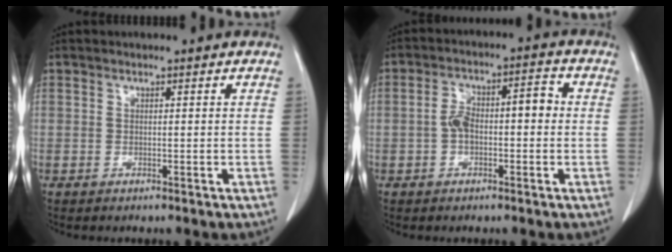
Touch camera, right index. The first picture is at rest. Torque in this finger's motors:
{"motor_torque": [0.17, 0.07, 0.19, 0.06]}